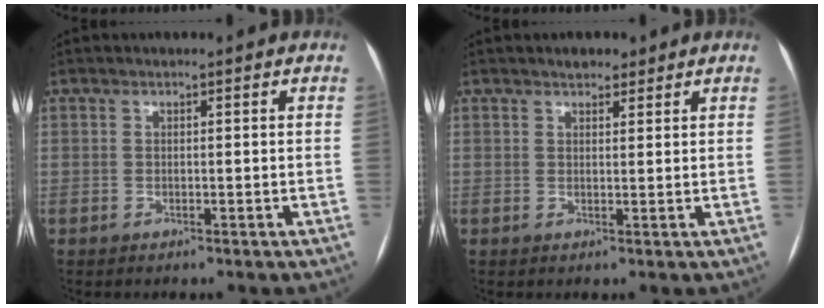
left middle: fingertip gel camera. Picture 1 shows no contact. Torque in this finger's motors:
{"motor_torque": [-0.14, 0.03, 0.10, 0.02]}